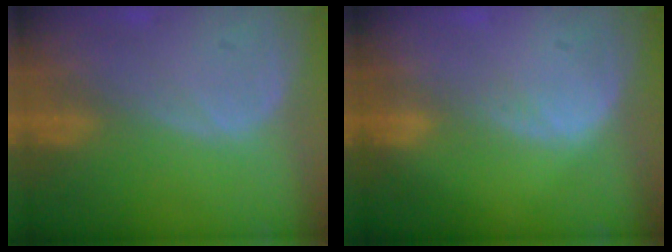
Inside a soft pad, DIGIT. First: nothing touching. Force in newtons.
{"total": 1.3, "press": 1.3, "slide": 0.1}